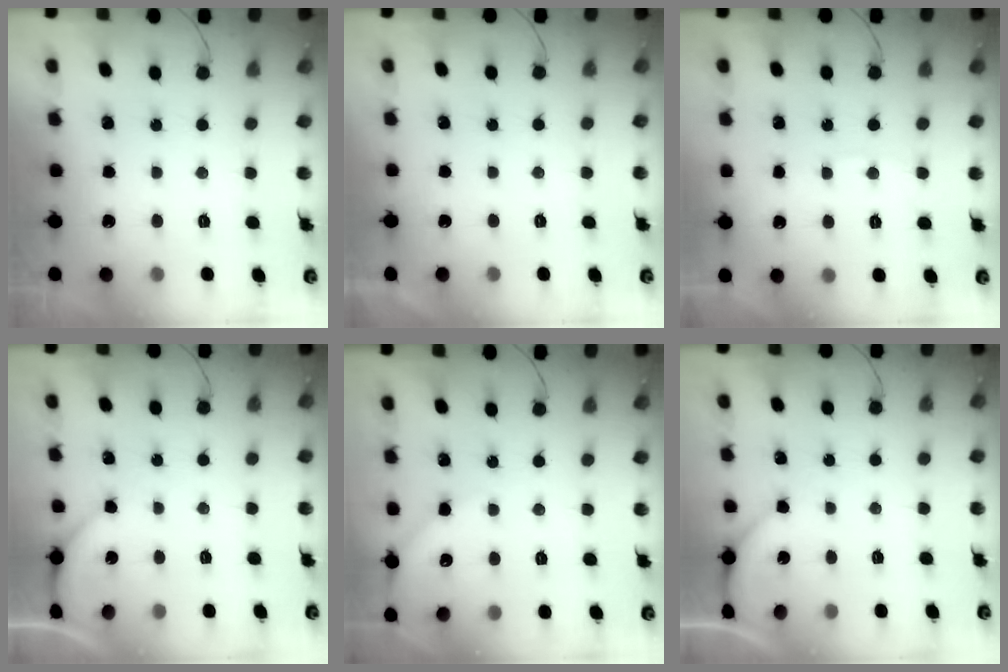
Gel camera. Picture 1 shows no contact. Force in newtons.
{"total": 1.0, "press": 1.0, "slide": 0.1}
{"total": 3.0, "press": 2.9, "slide": 0.4}
{"total": 2.7, "press": 2.6, "slide": 0.6}
{"total": 3.7, "press": 3.7, "slide": 0.6}
{"total": 2.7, "press": 2.6, "slide": 0.6}